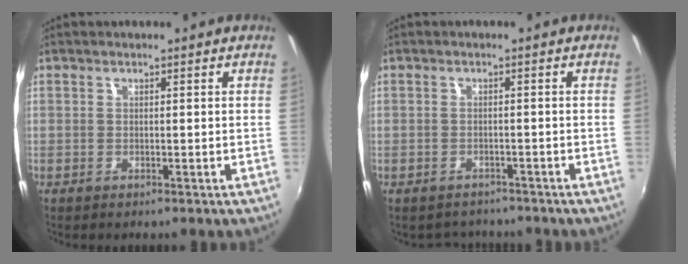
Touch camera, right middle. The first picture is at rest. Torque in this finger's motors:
{"motor_torque": [-0.50, -0.54, -0.08, -0.07]}